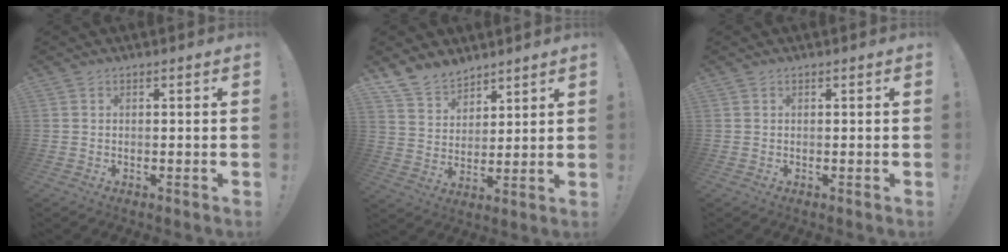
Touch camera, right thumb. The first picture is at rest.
{"total": 10.2, "force": [8.4, 5.5, 1.9], "torque": [-0.047, -0.058, 0.168]}
{"total": 0.0}